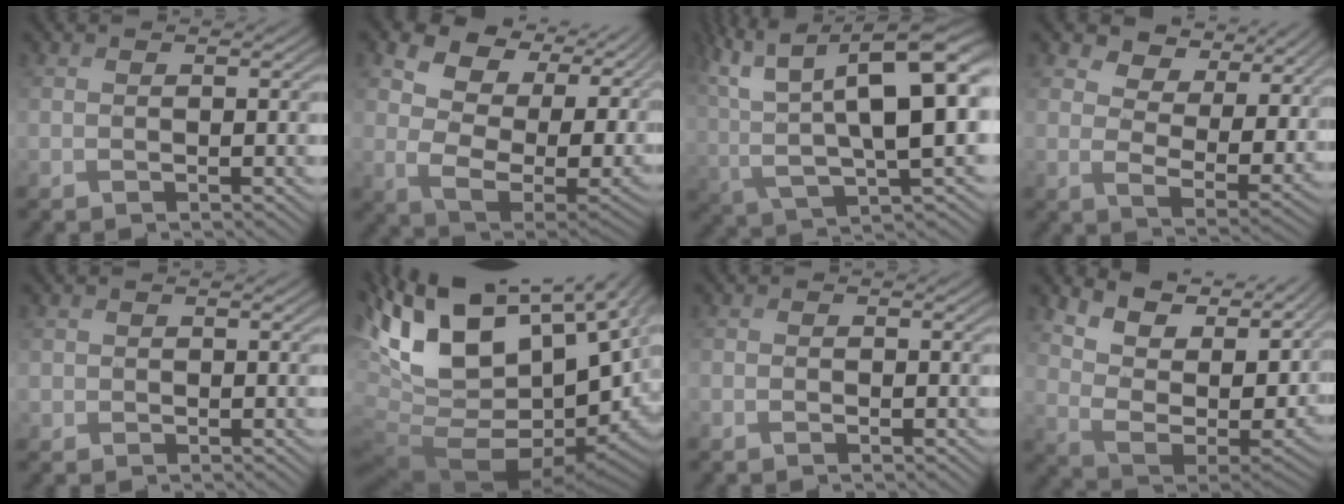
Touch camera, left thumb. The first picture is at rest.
{"total": 13.8, "force": [5.0, 7.7, 10.4], "torque": [-0.199, -0.003, 0.086]}
{"total": 17.1, "force": [3.7, 7.7, 14.8], "torque": [-0.271, 0.004, 0.078]}
{"total": 8.6, "force": [5.2, 4.9, 4.8], "torque": [-0.097, -0.007, 0.086]}
{"total": 1.0, "force": [-0.1, 1.0, -0.1], "torque": [0.002, -0.002, -0.004]}
{"total": 17.0, "force": [2.2, 9.7, 13.8], "torque": [-0.261, -0.030, 0.089]}
{"total": 0.9, "force": [-0.9, 0.0, -0.1], "torque": [0.010, 0.001, -0.020]}
{"total": 13.5, "force": [8.6, 5.2, 9.0], "torque": [-0.204, 0.006, 0.142]}